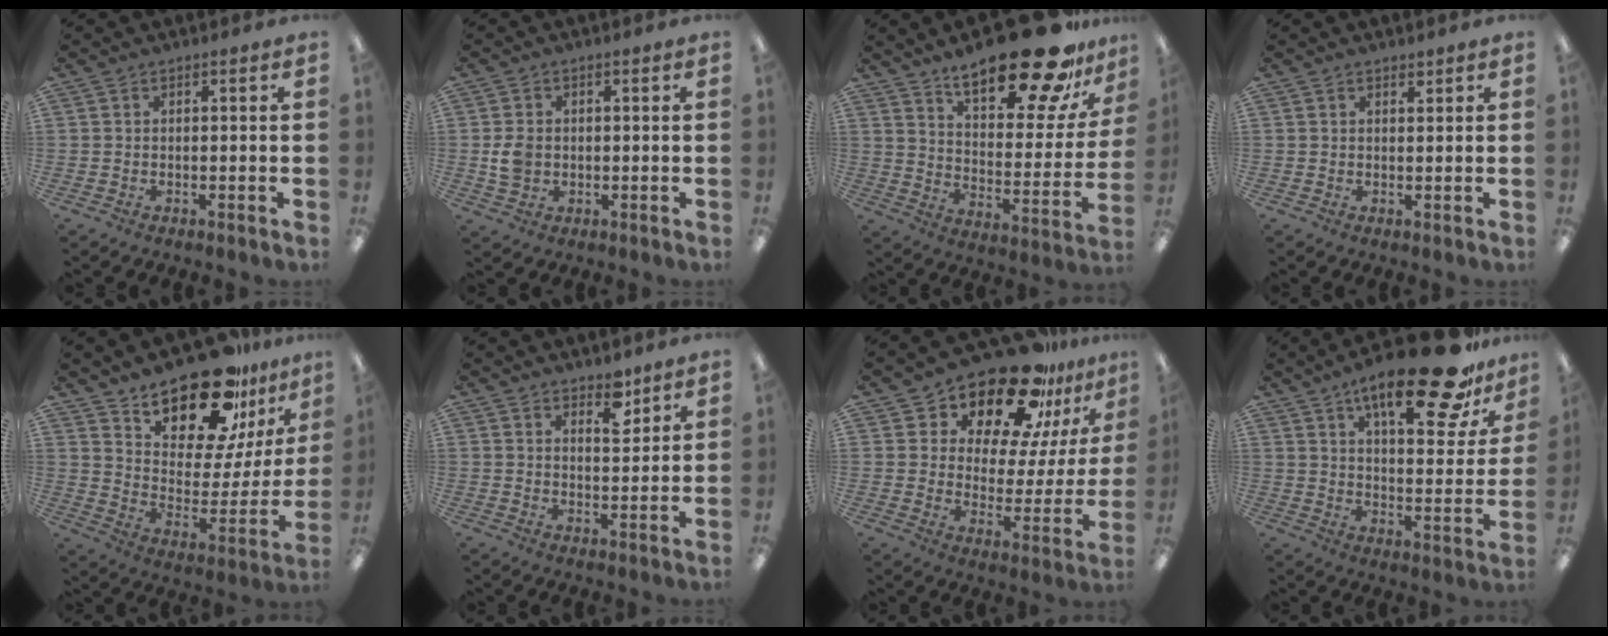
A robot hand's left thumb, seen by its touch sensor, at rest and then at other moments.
{"total": 4.9, "force": [-0.2, 3.9, 2.8], "torque": [-0.050, 0.005, -0.003]}
{"total": 24.7, "force": [18.9, 7.8, 13.9], "torque": [-0.198, -0.125, 0.311]}
{"total": 1.2, "force": [1.1, 0.4, 0.2], "torque": [0.002, -0.003, 0.019]}
{"total": 22.0, "force": [17.8, 8.3, 9.9], "torque": [-0.152, -0.126, 0.308]}
{"total": 5.5, "force": [4.5, 2.3, 2.2], "torque": [-0.007, -0.034, 0.074]}
{"total": 20.5, "force": [17.3, 7.0, 8.5], "torque": [-0.146, -0.135, 0.298]}
{"total": 22.4, "force": [15.1, 7.1, 14.9], "torque": [-0.221, -0.088, 0.242]}